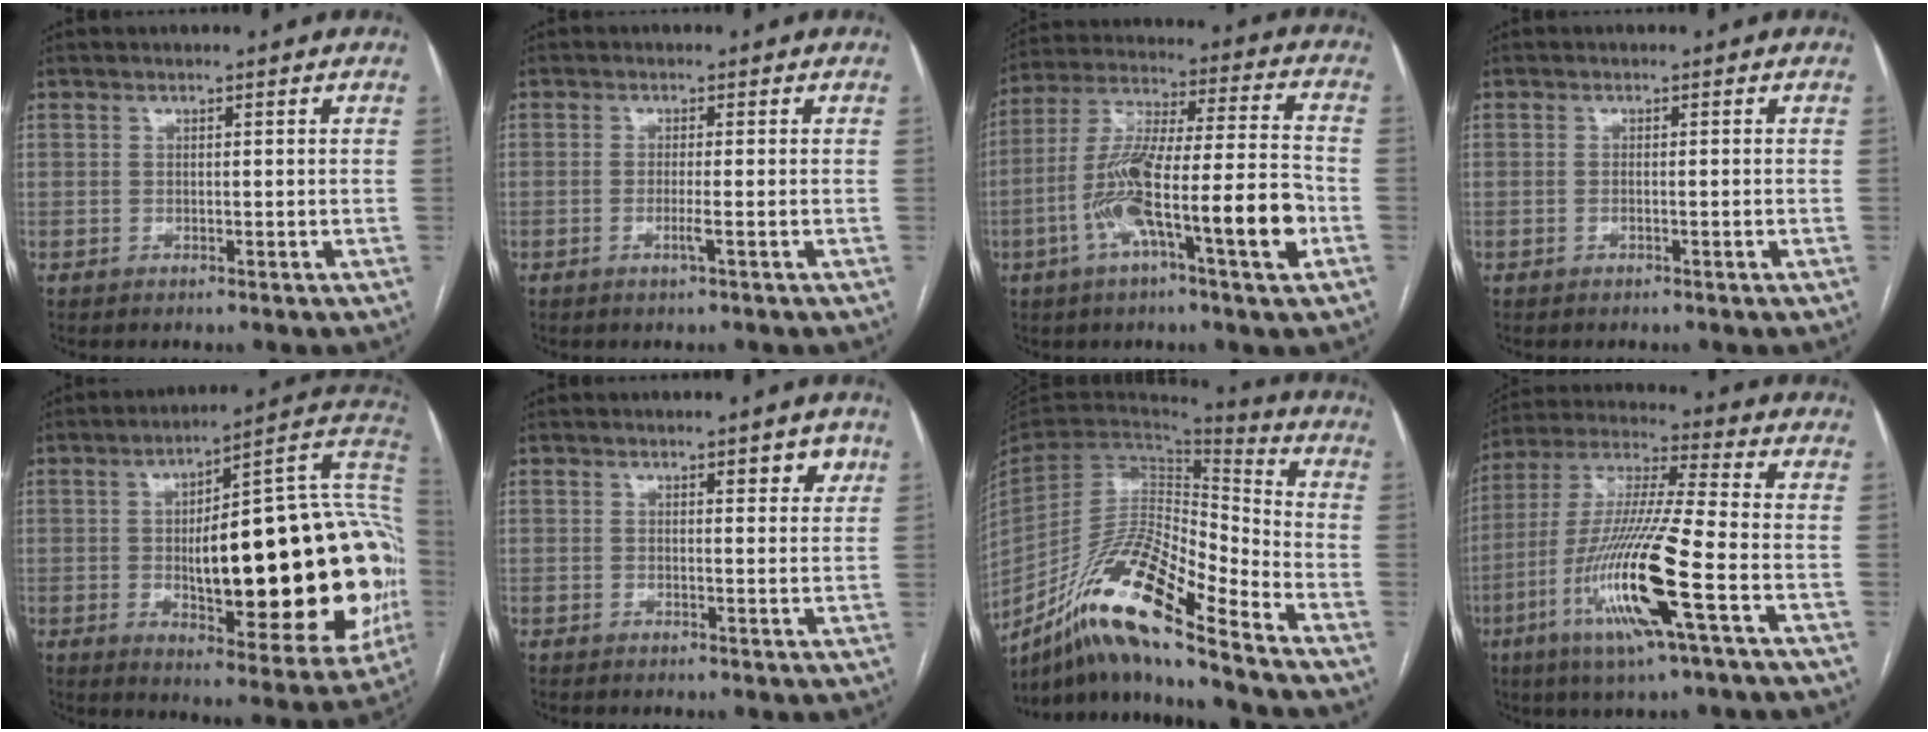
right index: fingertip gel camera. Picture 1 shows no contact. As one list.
[{"total": 1.7, "force": [-0.6, -0.3, 1.5], "torque": [-0.030, -0.004, -0.012]}, {"total": 18.4, "force": [-5.9, 1.6, 17.3], "torque": [-0.310, 0.006, -0.101]}, {"total": 0.7, "force": [-0.2, 0.1, 0.7], "torque": [-0.012, 0.000, -0.001]}, {"total": 33.6, "force": [-1.8, 8.9, 32.4], "torque": [-0.371, 0.034, -0.014]}, {"total": 3.5, "force": [2.1, 1.1, 2.6], "torque": [-0.027, -0.003, 0.025]}, {"total": 19.0, "force": [-13.1, 1.8, 13.7], "torque": [-0.272, -0.012, -0.240]}, {"total": 17.6, "force": [-6.2, 0.2, 16.4], "torque": [-0.336, -0.019, -0.120]}]